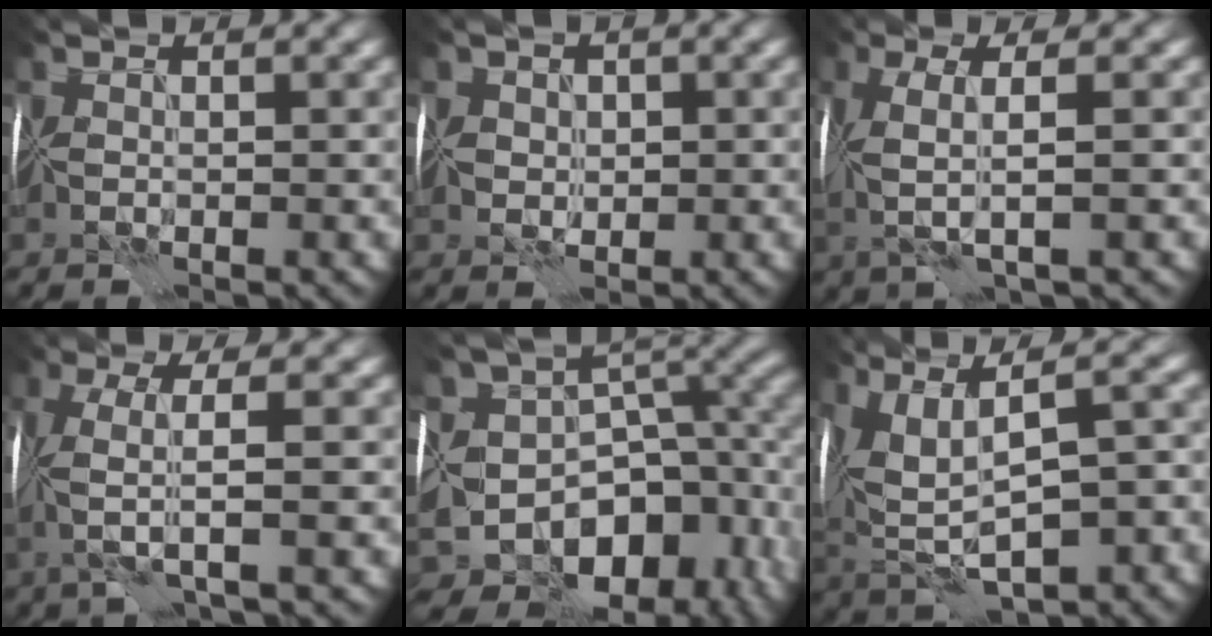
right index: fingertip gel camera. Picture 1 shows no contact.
{"total": 2.1, "force": [0.4, 1.8, 1.0], "torque": [-0.014, 0.003, 0.004]}
{"total": 3.9, "force": [0.1, 0.8, 3.9], "torque": [-0.085, 0.005, 0.000]}
{"total": 4.2, "force": [-0.3, 0.7, 4.1], "torque": [-0.083, 0.003, -0.010]}
{"total": 16.2, "force": [-5.8, 11.5, 9.9], "torque": [-0.140, 0.026, -0.052]}
{"total": 12.9, "force": [1.8, 6.8, 10.9], "torque": [-0.181, -0.002, 0.077]}